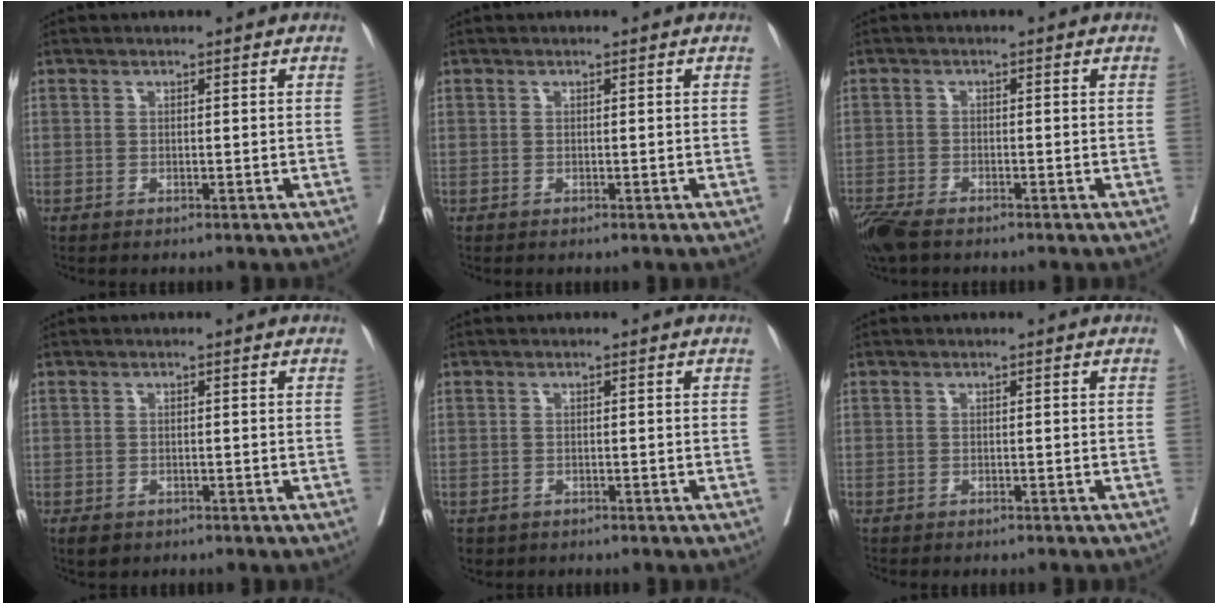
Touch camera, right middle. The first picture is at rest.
{"total": 0.0}
{"total": 5.7, "force": [-4.4, 1.9, 3.1], "torque": [-0.061, -0.013, -0.081]}
{"total": 2.1, "force": [-1.5, 1.3, 0.8], "torque": [-0.011, -0.001, -0.017]}
{"total": 1.8, "force": [-1.1, 1.4, 0.3], "torque": [-0.004, 0.001, -0.014]}
{"total": 1.5, "force": [-1.3, 0.3, 0.6], "torque": [-0.012, -0.003, -0.018]}